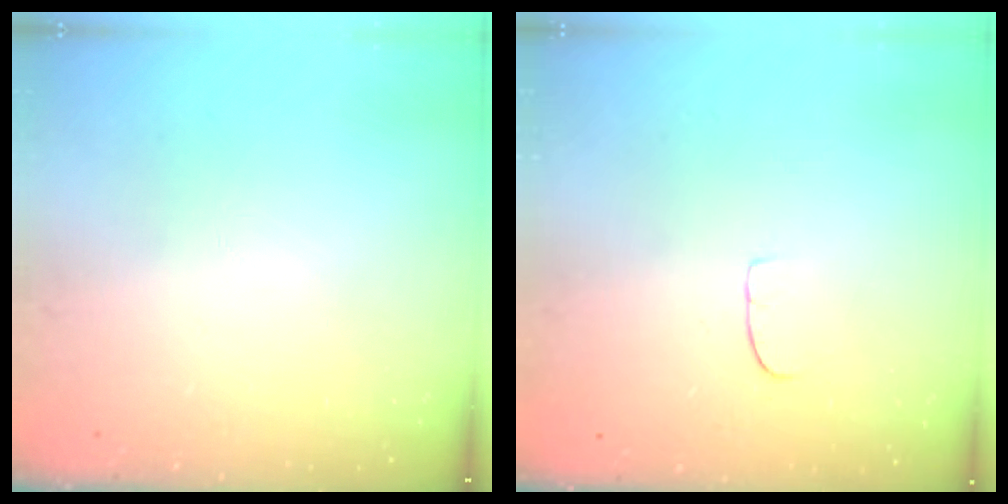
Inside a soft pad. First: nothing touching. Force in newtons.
{"total": 5.0, "press": 4.9, "slide": 0.5}